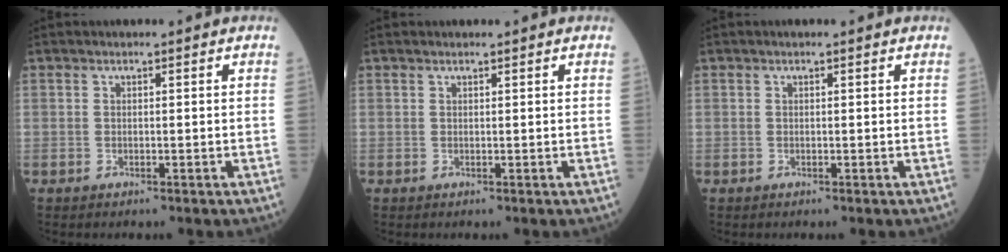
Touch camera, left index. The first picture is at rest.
{"total": 1.0, "force": [0.9, 0.1, 0.5], "torque": [-0.010, 0.011, 0.017]}
{"total": 0.7, "force": [0.6, 0.0, 0.4], "torque": [-0.009, 0.006, 0.007]}